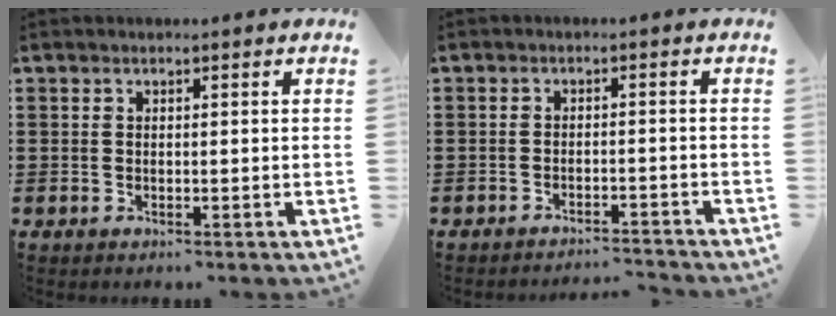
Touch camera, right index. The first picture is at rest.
{"total": 2.3, "force": [-2.3, -0.2, 0.2], "torque": [-0.006, 0.001, -0.049]}